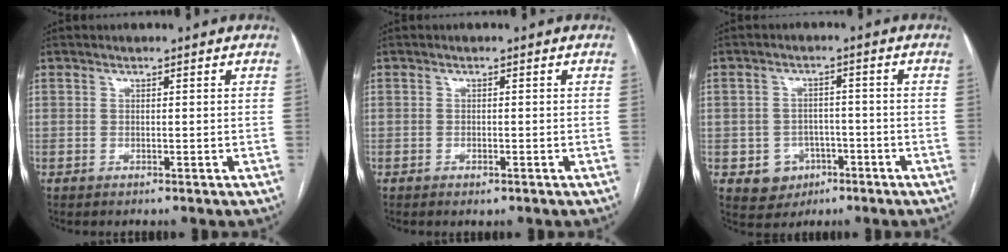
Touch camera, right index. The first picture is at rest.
{"total": 1.0, "force": [-0.6, 0.4, 0.7], "torque": [-0.011, -0.001, -0.005]}
{"total": 5.4, "force": [-2.3, 4.7, 1.3], "torque": [-0.014, 0.010, -0.025]}